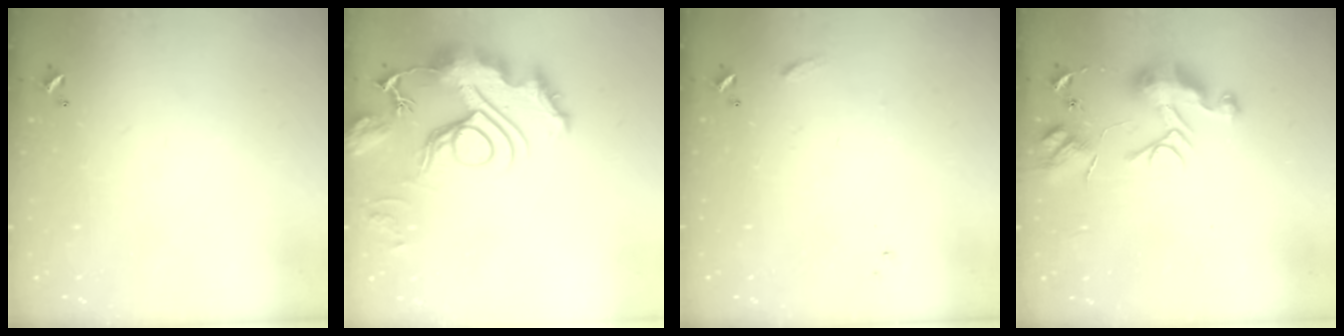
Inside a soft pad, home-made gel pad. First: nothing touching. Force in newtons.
{"total": 15.8, "press": 15.7, "slide": 1.8}
{"total": 5.5, "press": 5.5, "slide": 0.7}
{"total": 9.3, "press": 9.3, "slide": 1.1}